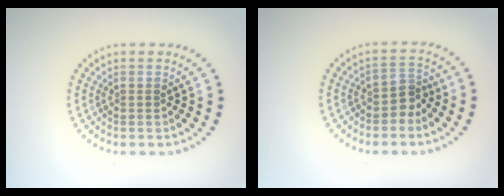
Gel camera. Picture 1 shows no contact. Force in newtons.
{"total": 1.9, "press": 1.5, "slide": 1.2}